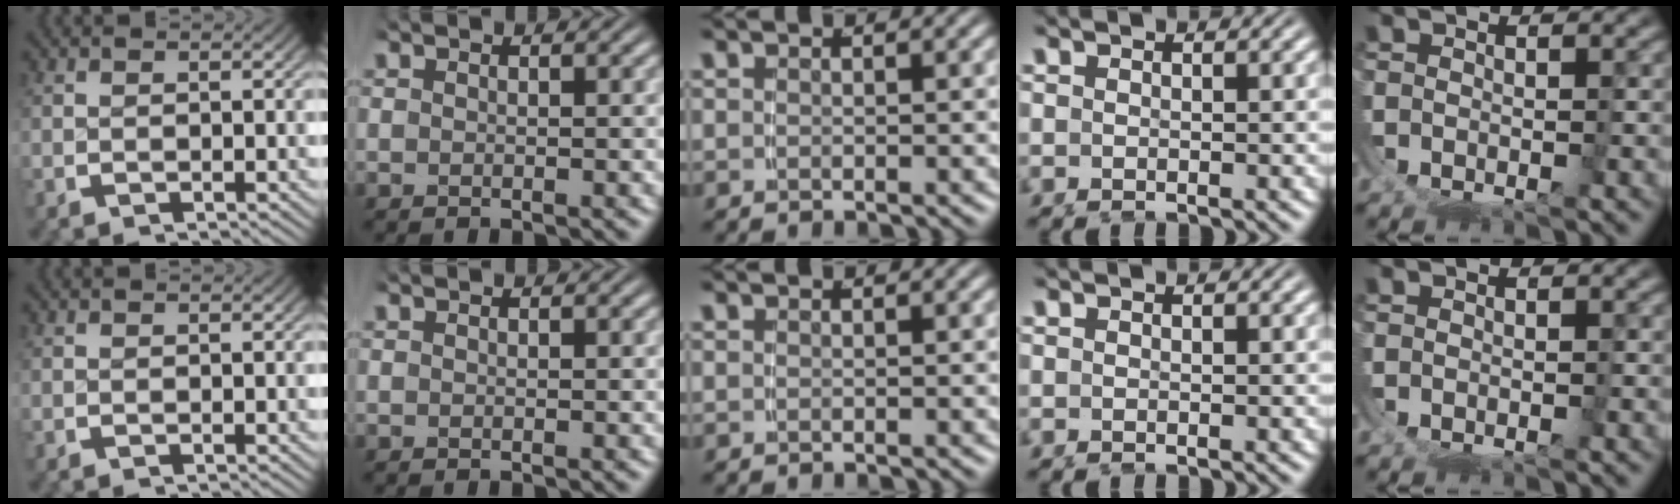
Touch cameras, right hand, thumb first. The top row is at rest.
{}